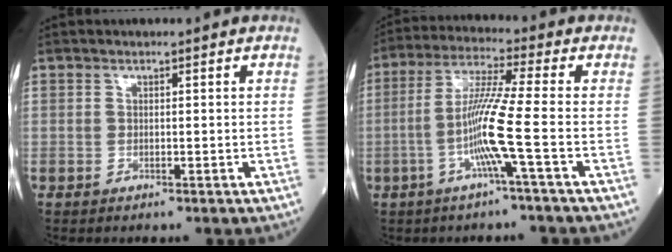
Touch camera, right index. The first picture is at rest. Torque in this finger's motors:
{"motor_torque": [0.22, -0.14, 0.19, 0.19]}